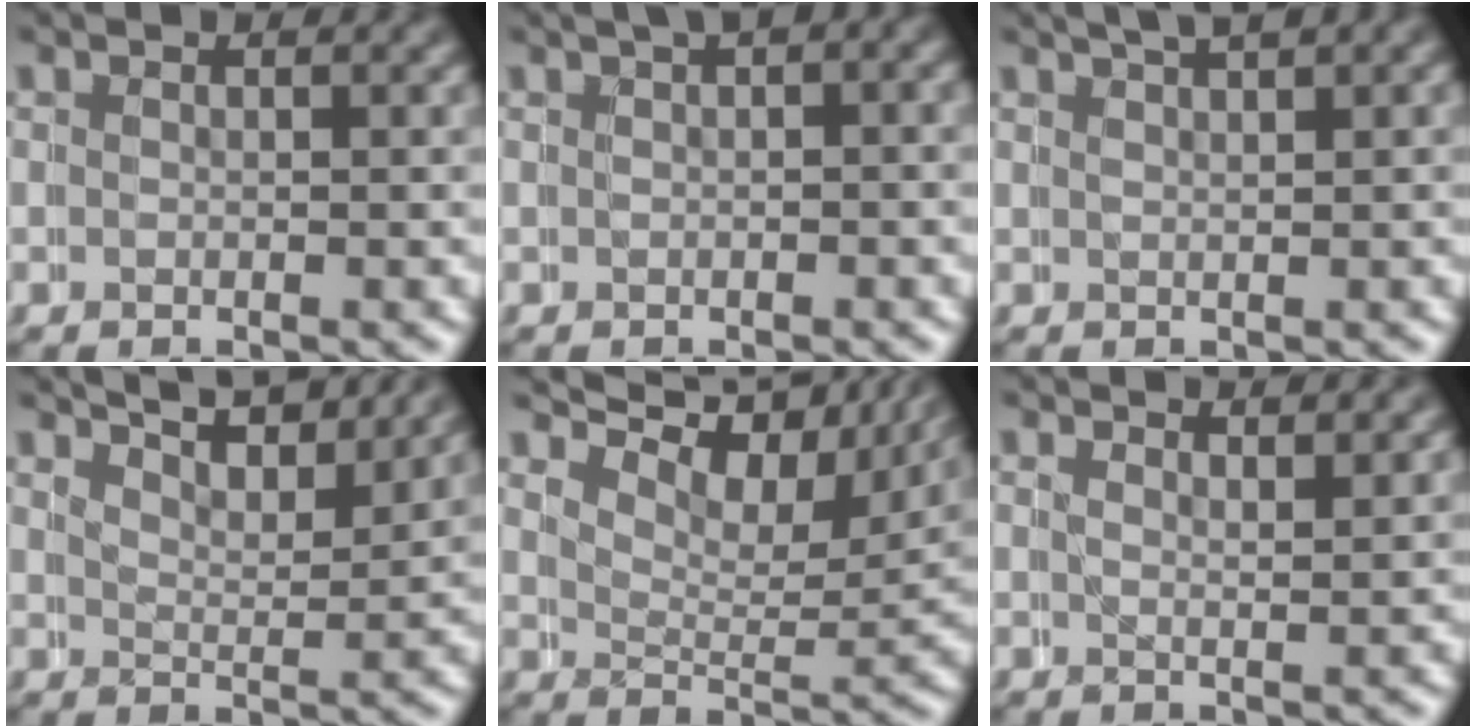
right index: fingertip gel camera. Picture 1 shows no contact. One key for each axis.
{"total": 2.7, "fx": 1.0, "fy": 1.4, "fz": 2.0, "tx": -0.012, "ty": 0.020, "tz": 0.004}
{"total": 3.4, "fx": 2.7, "fy": 0.8, "fz": 1.8, "tx": -0.018, "ty": 0.011, "tz": 0.040}
{"total": 6.8, "fx": 6.2, "fy": 1.7, "fz": 2.4, "tx": -0.040, "ty": 0.006, "tz": 0.090}
{"total": 10.9, "fx": 8.8, "fy": 4.0, "fz": 4.9, "tx": -0.066, "ty": 0.036, "tz": 0.114}
{"total": 1.8, "fx": 1.8, "fy": -0.4, "fz": -0.3, "tx": -0.008, "ty": -0.013, "tz": 0.030}